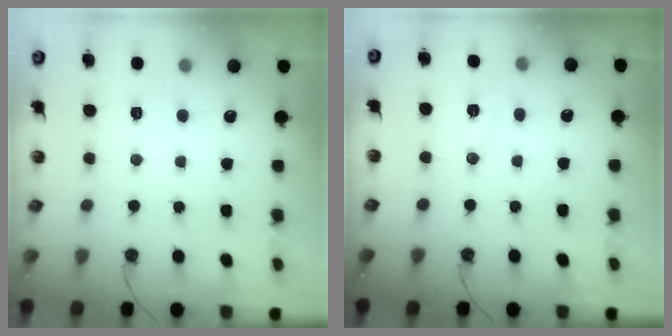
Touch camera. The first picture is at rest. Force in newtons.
{"total": 6.5, "press": 4.7, "slide": 4.5}